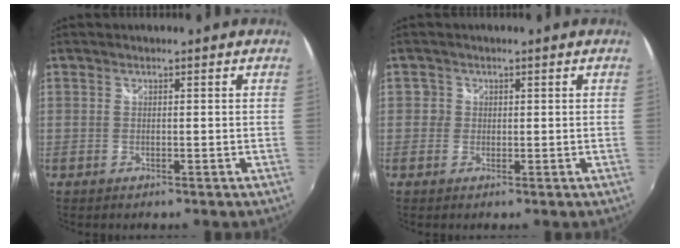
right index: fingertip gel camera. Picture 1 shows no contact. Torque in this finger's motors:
{"motor_torque": [-0.01, 0.00, 0.00, 0.00]}